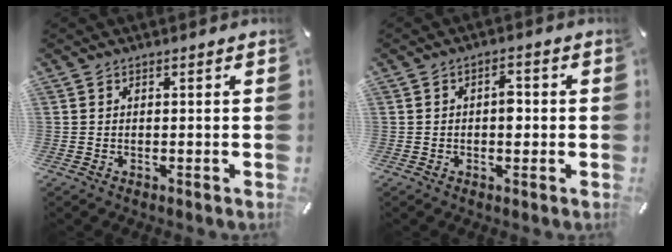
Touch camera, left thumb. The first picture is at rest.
{"total": 3.7, "force": [-0.1, 2.1, 3.0], "torque": [-0.034, -0.001, -0.009]}